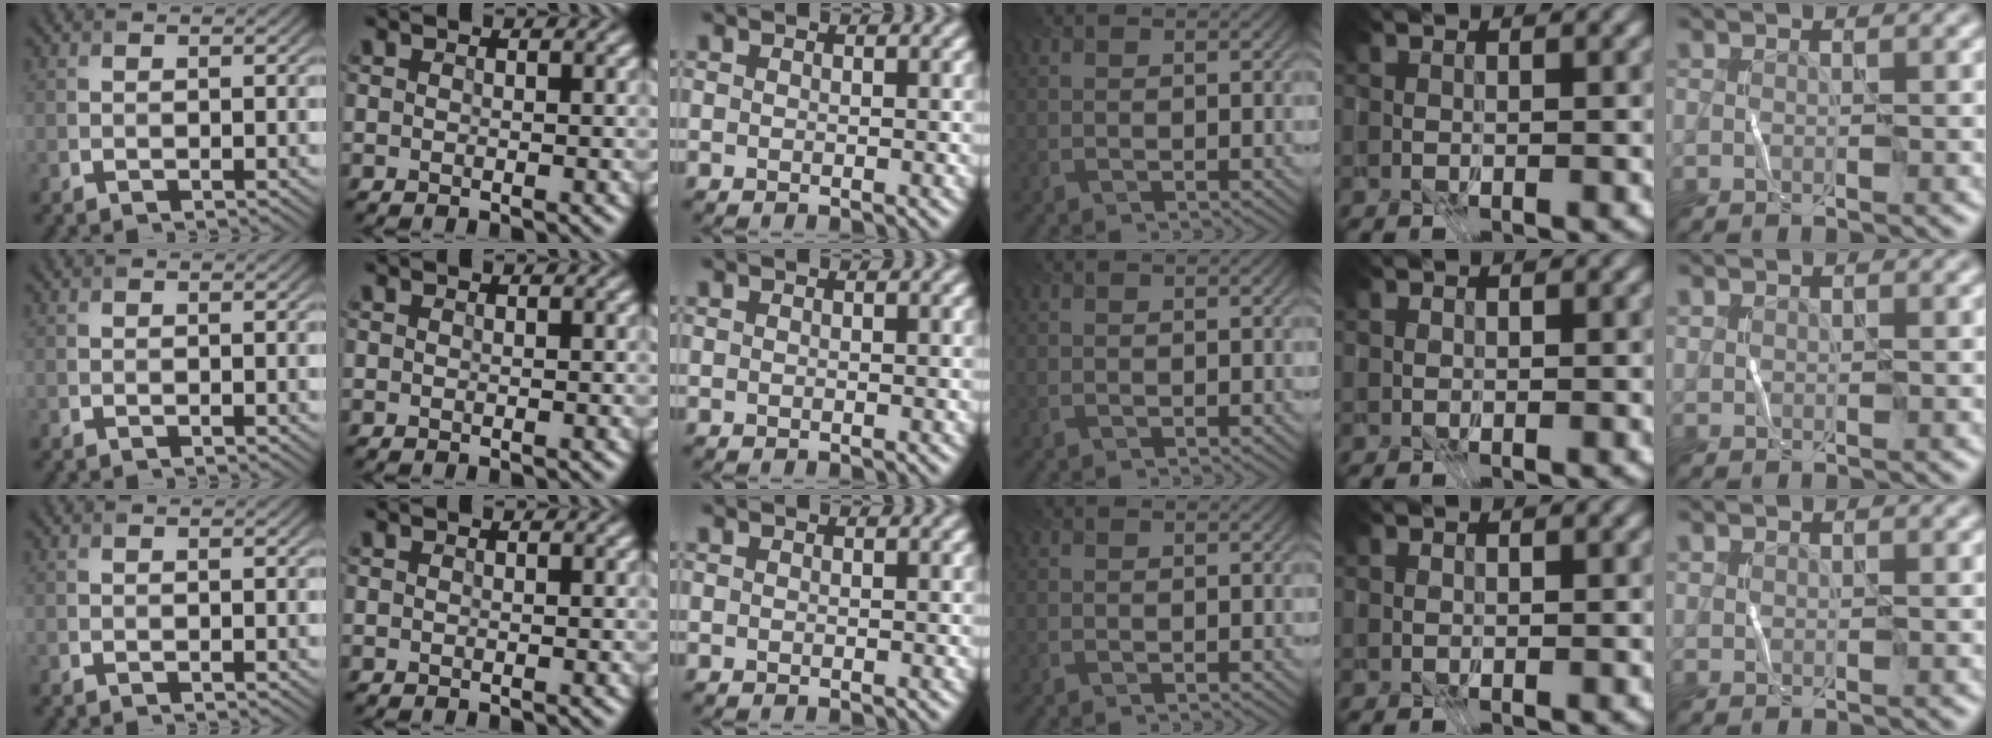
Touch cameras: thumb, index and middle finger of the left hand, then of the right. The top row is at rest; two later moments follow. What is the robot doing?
{"motion": "fold", "object": "file"}